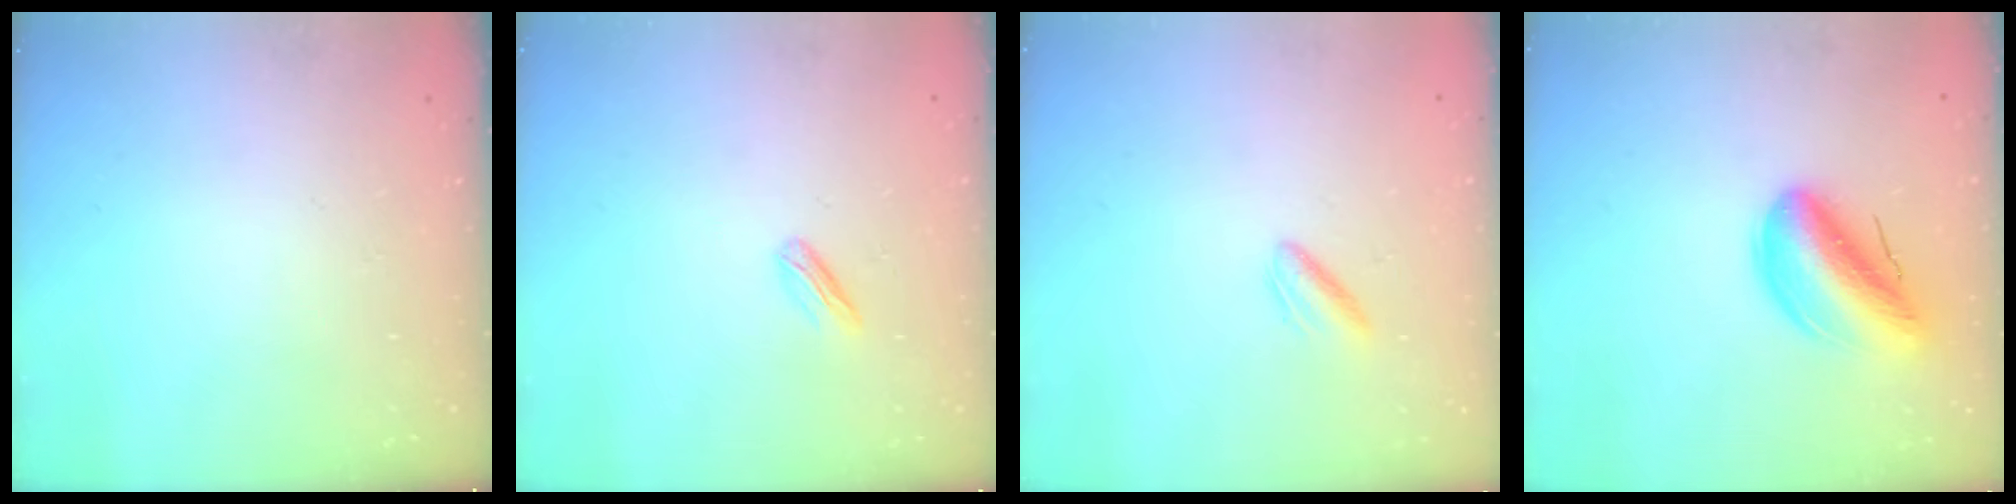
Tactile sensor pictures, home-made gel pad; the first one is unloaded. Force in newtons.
{"total": 2.3, "press": 2.2, "slide": 0.7}
{"total": 2.3, "press": 2.1, "slide": 1.0}
{"total": 13.2, "press": 12.7, "slide": 3.4}